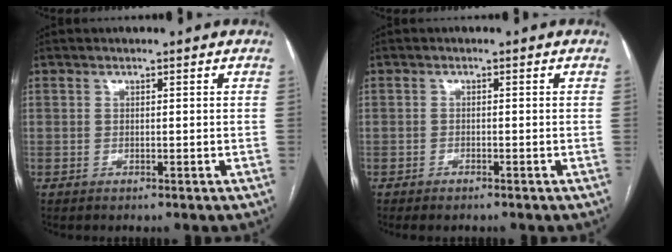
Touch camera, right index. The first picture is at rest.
{"total": 1.2, "force": [-1.0, 0.4, 0.6], "torque": [-0.013, -0.001, -0.010]}